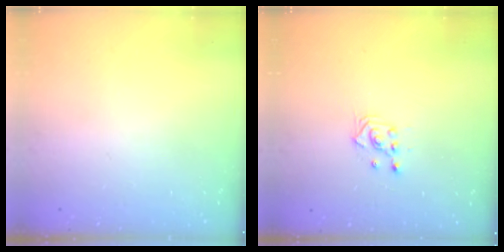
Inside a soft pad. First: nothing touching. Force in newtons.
{"total": 2.9, "press": 2.9, "slide": 0.2}